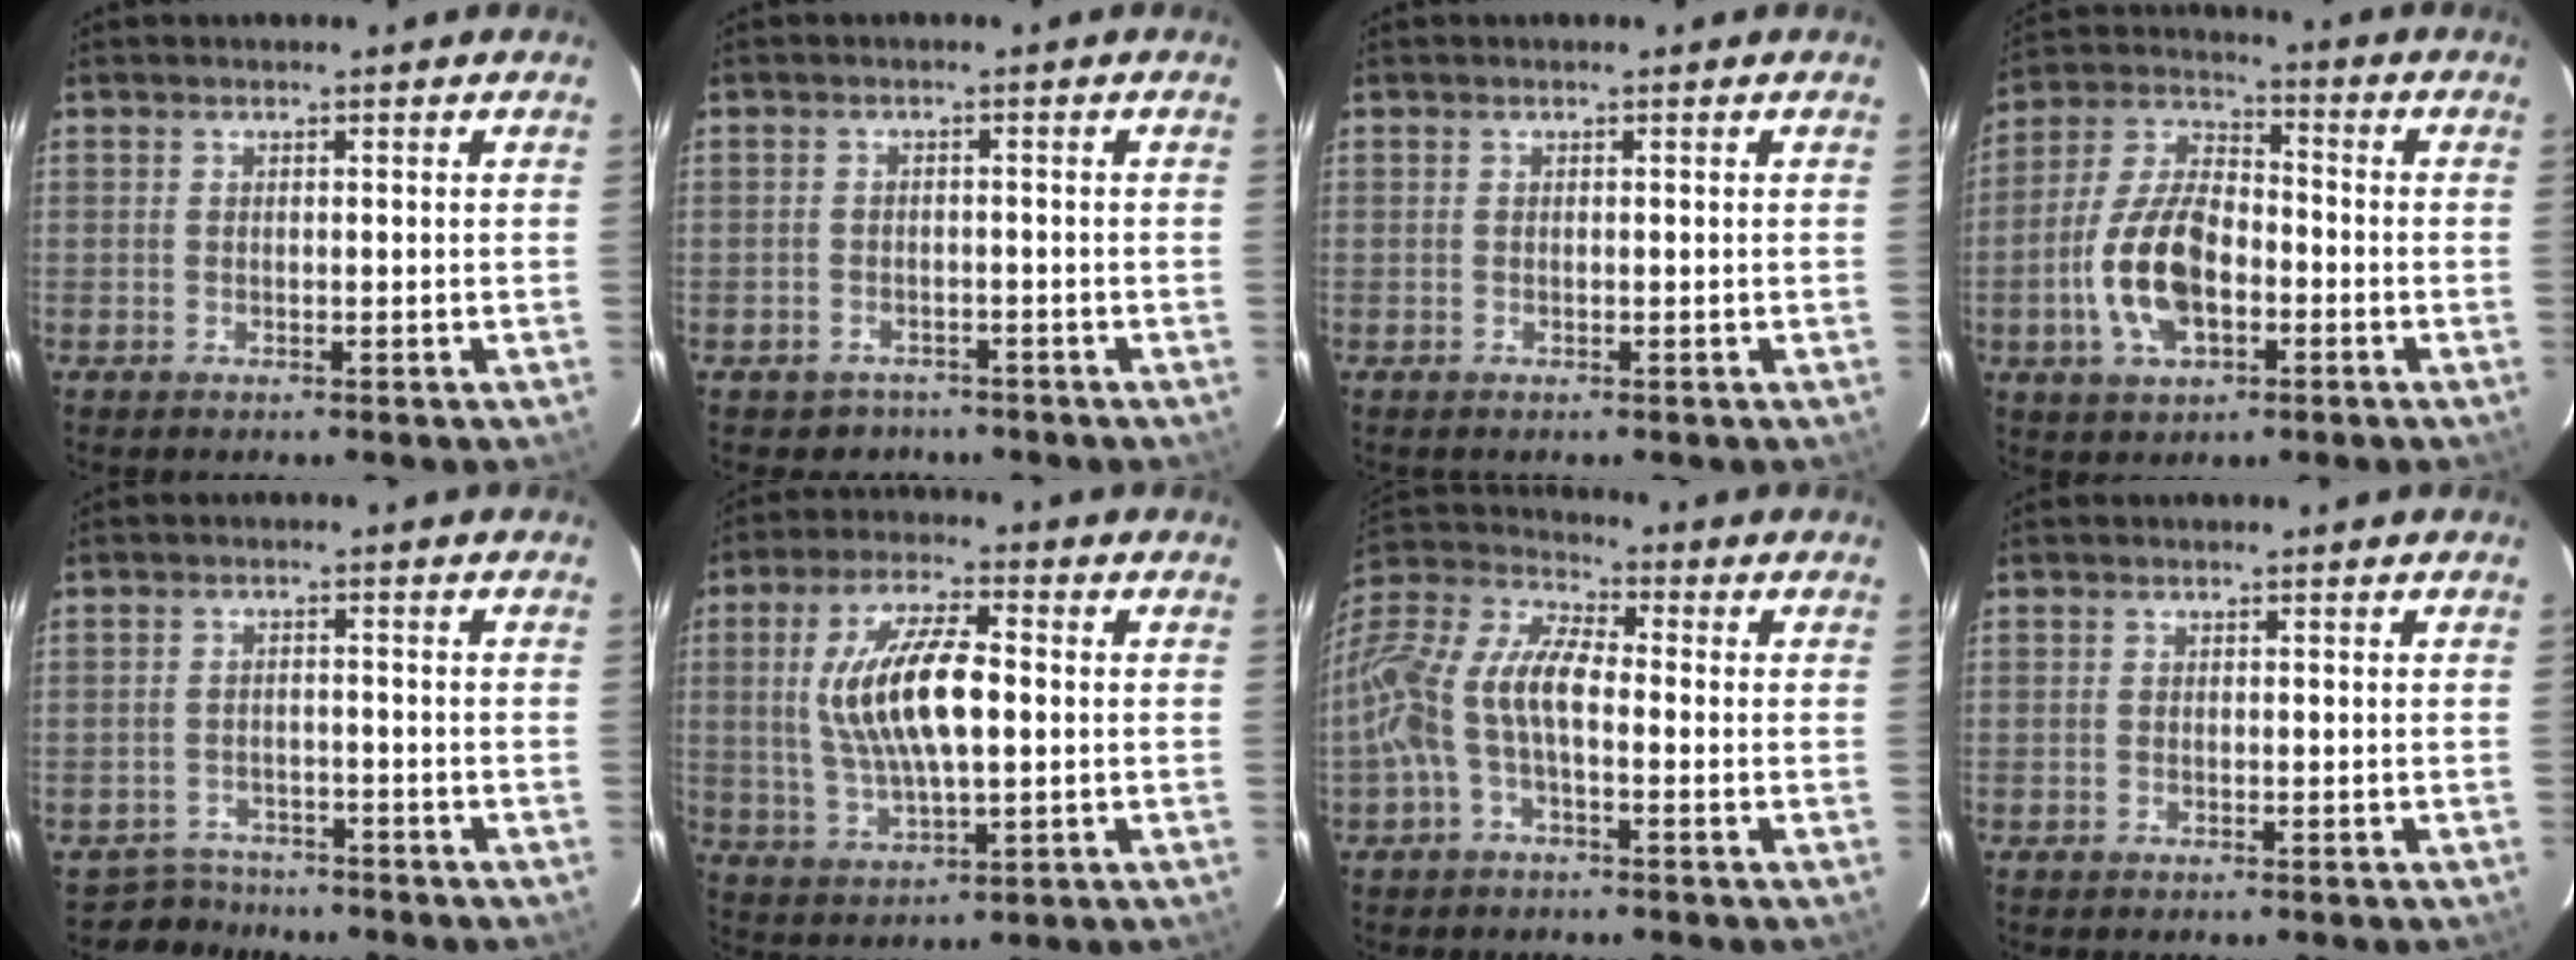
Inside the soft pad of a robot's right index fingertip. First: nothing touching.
{"total": 4.1, "force": [-2.9, 2.8, 0.2], "torque": [-0.015, 0.011, -0.039]}
{"total": 0.0}
{"total": 14.1, "force": [-4.1, 7.5, 11.3], "torque": [-0.235, 0.013, -0.073]}
{"total": 4.6, "force": [-3.9, 2.2, -0.5], "torque": [-0.006, 0.009, -0.065]}
{"total": 13.7, "force": [1.2, 5.1, 12.7], "torque": [-0.247, 0.006, 0.029]}
{"total": 13.2, "force": [-2.7, 5.9, 11.4], "torque": [-0.237, 0.014, -0.061]}
{"total": 0.0}